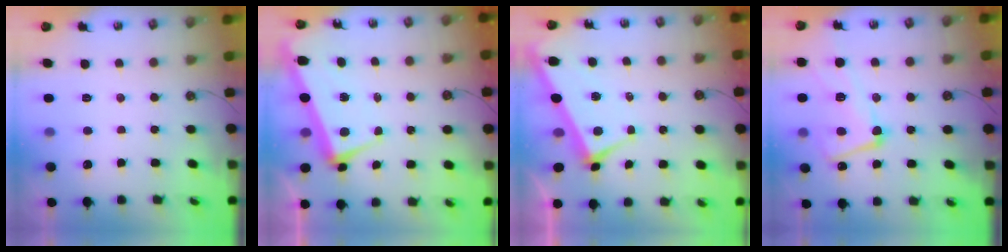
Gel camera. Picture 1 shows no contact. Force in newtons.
{"total": 2.1, "press": 1.8, "slide": 1.1}
{"total": 2.5, "press": 2.4, "slide": 0.8}
{"total": 10.1, "press": 10.0, "slide": 1.6}